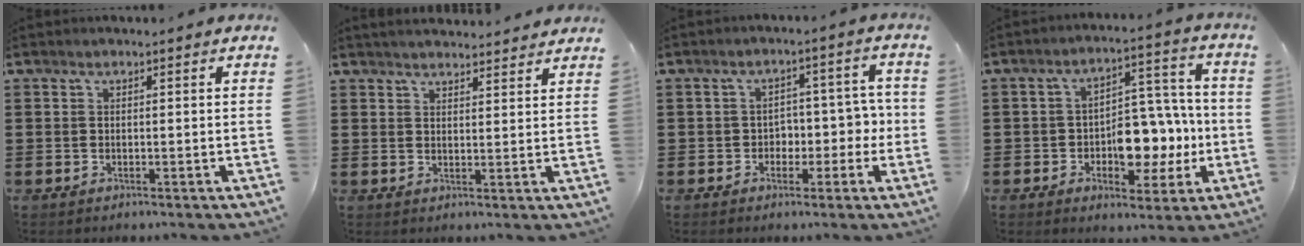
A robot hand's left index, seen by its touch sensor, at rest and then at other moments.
{"total": 2.7, "force": [2.7, 0.0, 0.2], "torque": [-0.010, -0.006, 0.049]}
{"total": 4.1, "force": [-0.9, 3.6, 1.8], "torque": [-0.033, 0.004, -0.027]}
{"total": 9.2, "force": [-1.8, 5.9, 6.8], "torque": [-0.100, 0.013, -0.032]}